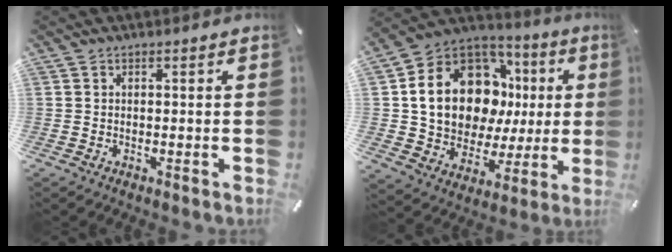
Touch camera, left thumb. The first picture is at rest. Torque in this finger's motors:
{"motor_torque": [2.48, 2.48, 1.63, -1.14, 0.30]}